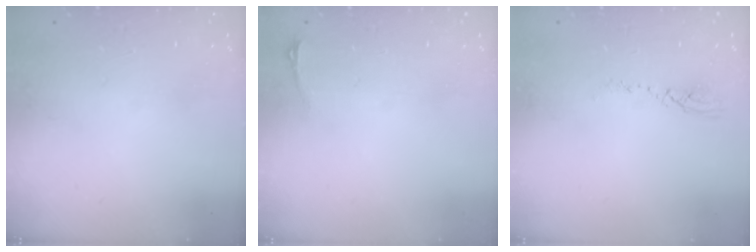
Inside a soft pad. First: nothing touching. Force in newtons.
{"total": 2.9, "press": 2.6, "slide": 1.5}
{"total": 4.1, "press": 4.1, "slide": 0.4}